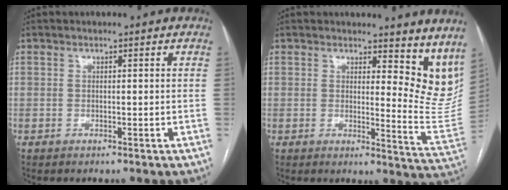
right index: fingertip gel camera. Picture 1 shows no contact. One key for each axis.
{"total": 1.4, "fx": 0.8, "fy": 0.3, "fz": 1.2, "tx": -0.019, "ty": -0.002, "tz": 0.007}